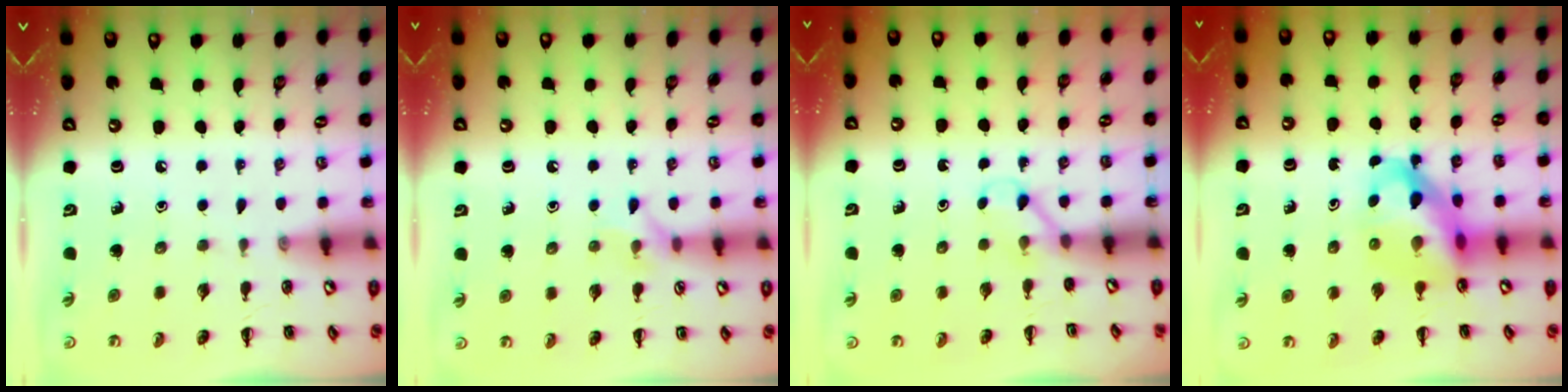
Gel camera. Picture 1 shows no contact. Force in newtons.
{"total": 5.6, "press": 5.5, "slide": 0.6}
{"total": 2.8, "press": 2.6, "slide": 1.0}
{"total": 12.0, "press": 11.6, "slide": 3.3}